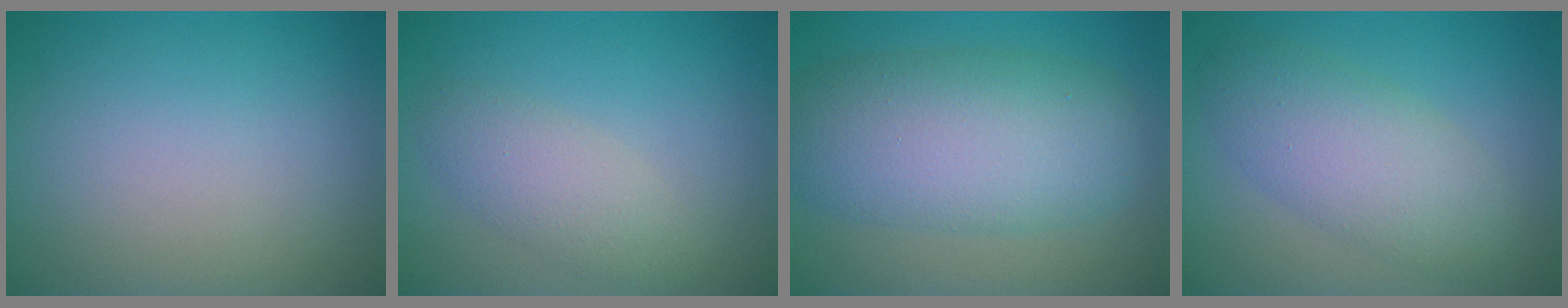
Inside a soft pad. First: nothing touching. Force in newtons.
{"total": 2.9, "press": 2.9, "slide": 0.0}
{"total": 9.1, "press": 9.1, "slide": 0.3}
{"total": 5.4, "press": 5.4, "slide": 0.1}